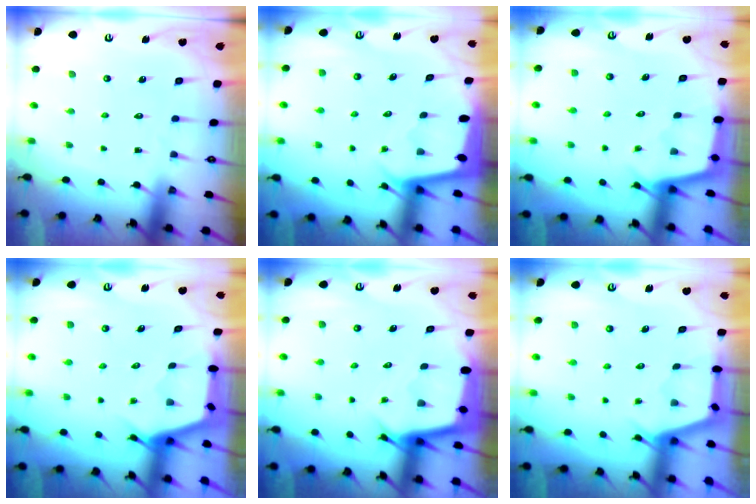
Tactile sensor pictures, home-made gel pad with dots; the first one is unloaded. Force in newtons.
{"total": 1.9, "press": 1.9, "slide": 0.0}
{"total": 2.5, "press": 2.4, "slide": 0.3}
{"total": 2.6, "press": 2.5, "slide": 0.3}
{"total": 2.8, "press": 2.8, "slide": 0.2}
{"total": 2.8, "press": 2.8, "slide": 0.4}